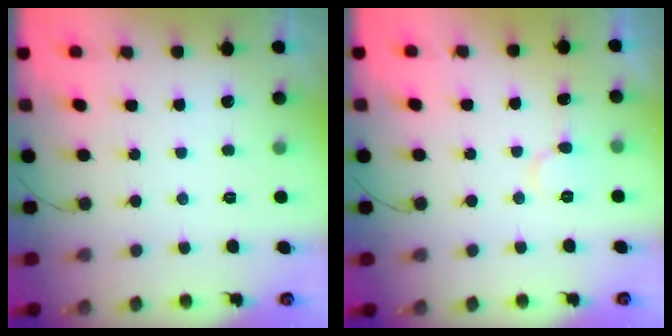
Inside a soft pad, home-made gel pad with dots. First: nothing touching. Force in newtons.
{"total": 5.9, "press": 5.9, "slide": 0.5}